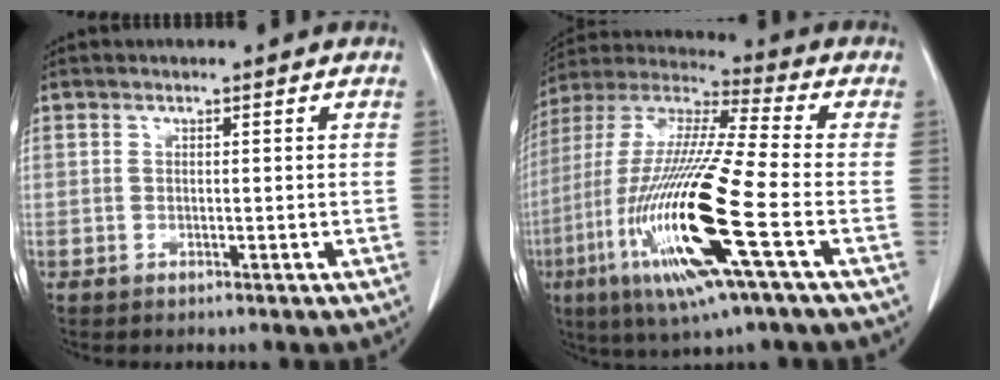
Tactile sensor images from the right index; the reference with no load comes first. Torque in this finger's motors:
{"motor_torque": [2.14, 0.00, 1.05, 0.21]}